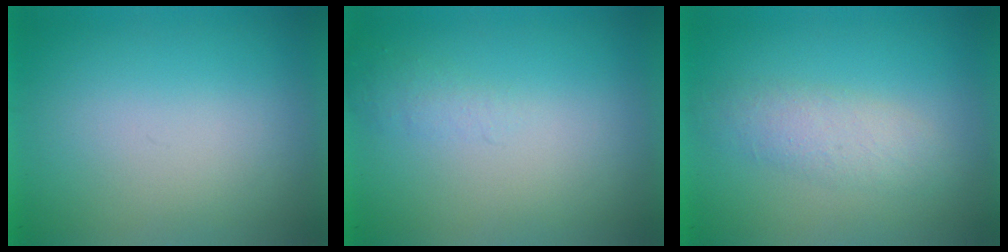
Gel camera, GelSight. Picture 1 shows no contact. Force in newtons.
{"total": 1.0}
{"total": 1.8}